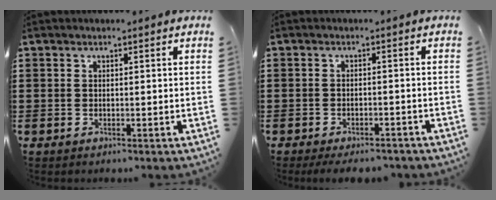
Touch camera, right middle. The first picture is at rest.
{"total": 2.2, "force": [-2.1, 0.1, 0.6], "torque": [-0.014, -0.004, -0.041]}